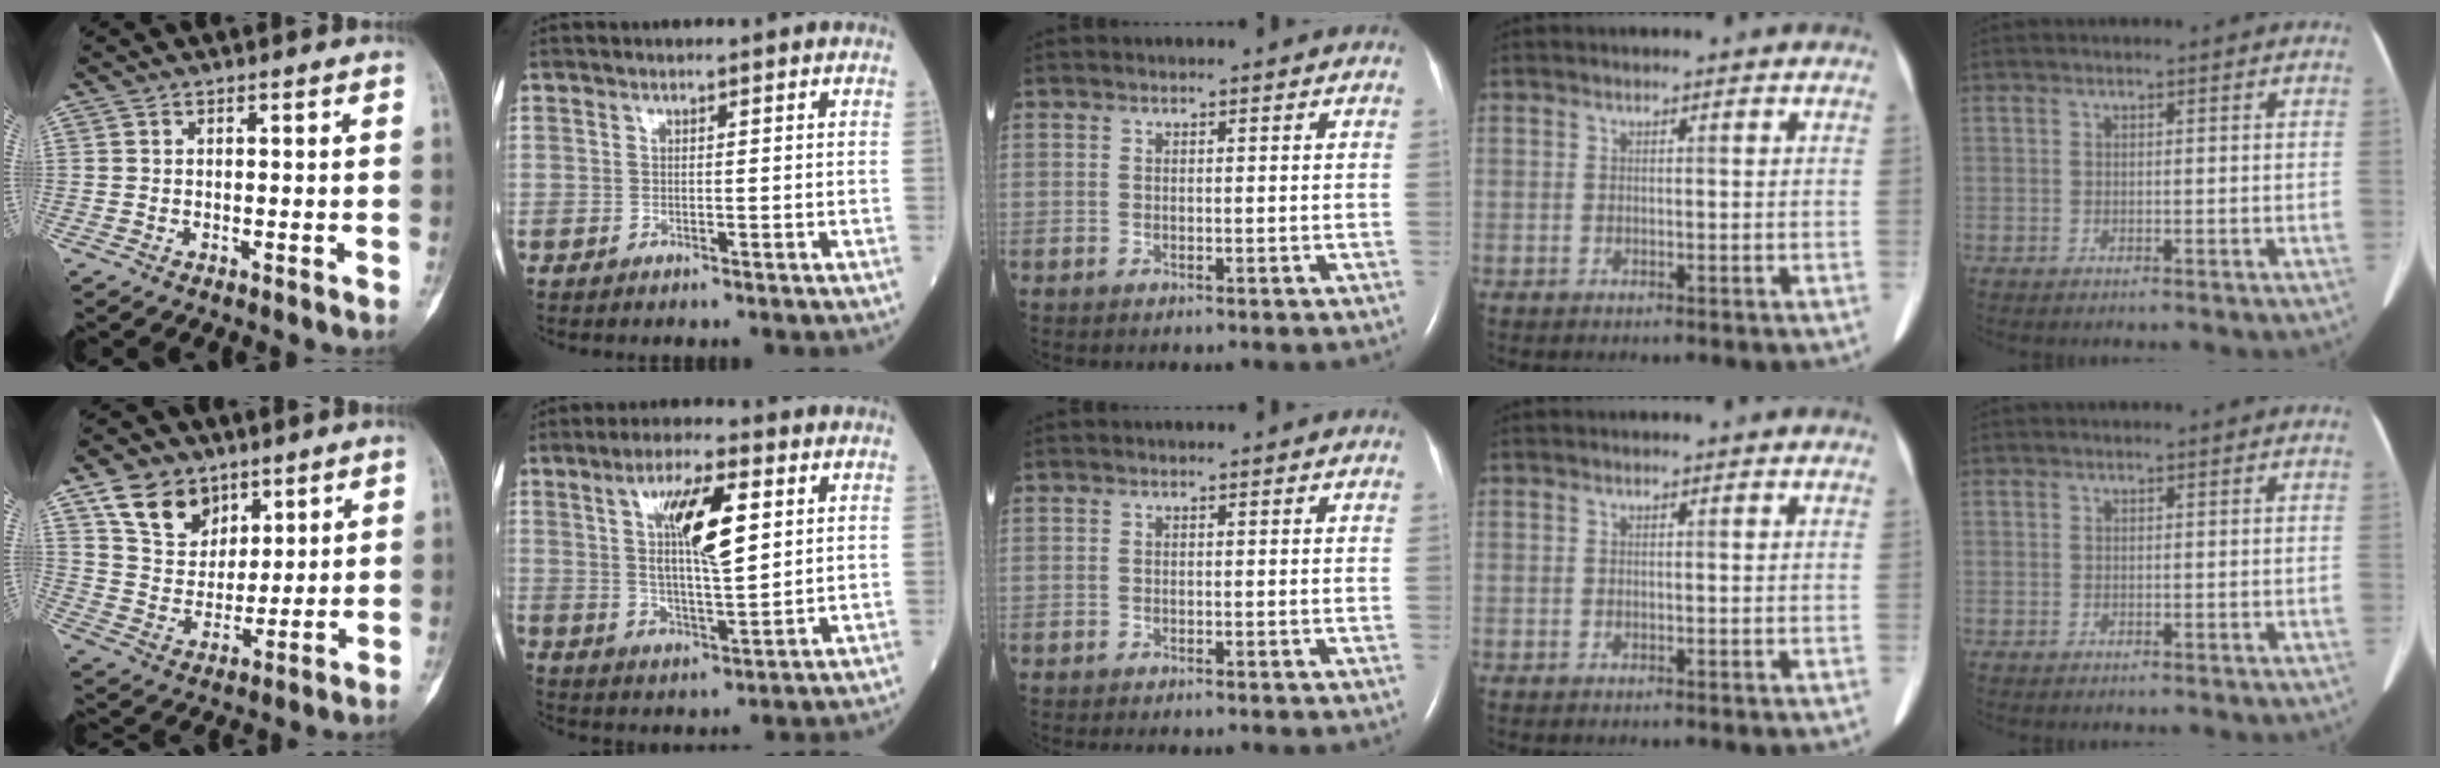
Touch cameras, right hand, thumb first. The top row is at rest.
{"thumb": {"total": 11.4, "force": [6.9, 8.0, 4.4], "torque": [-0.050, -0.037, 0.132]}, "index": {"total": 11.1, "force": [3.4, 2.3, 10.3], "torque": [-0.186, 0.004, 0.060]}, "middle": {"total": 3.4, "force": [-3.0, 0.8, 1.4], "torque": [-0.017, -0.006, -0.035]}}